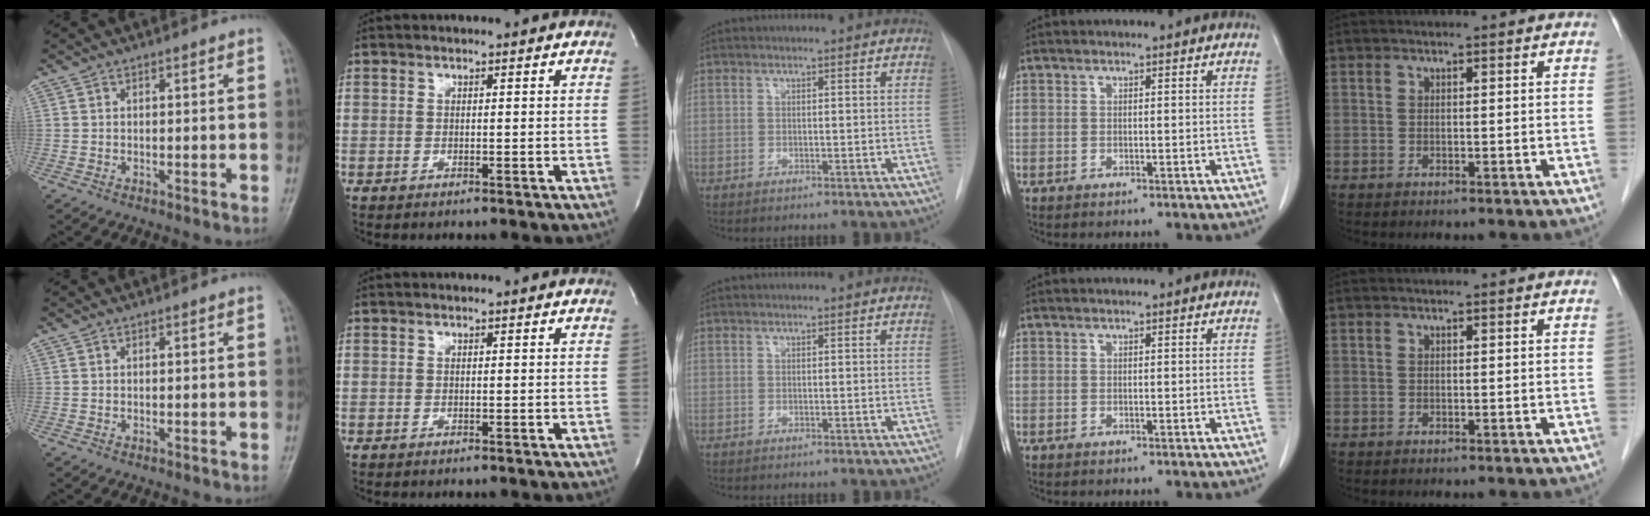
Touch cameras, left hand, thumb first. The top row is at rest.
{}